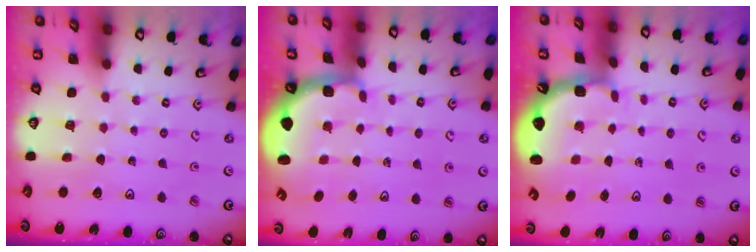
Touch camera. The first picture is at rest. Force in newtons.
{"total": 2.4, "press": 2.1, "slide": 1.2}
{"total": 2.5, "press": 1.6, "slide": 1.9}